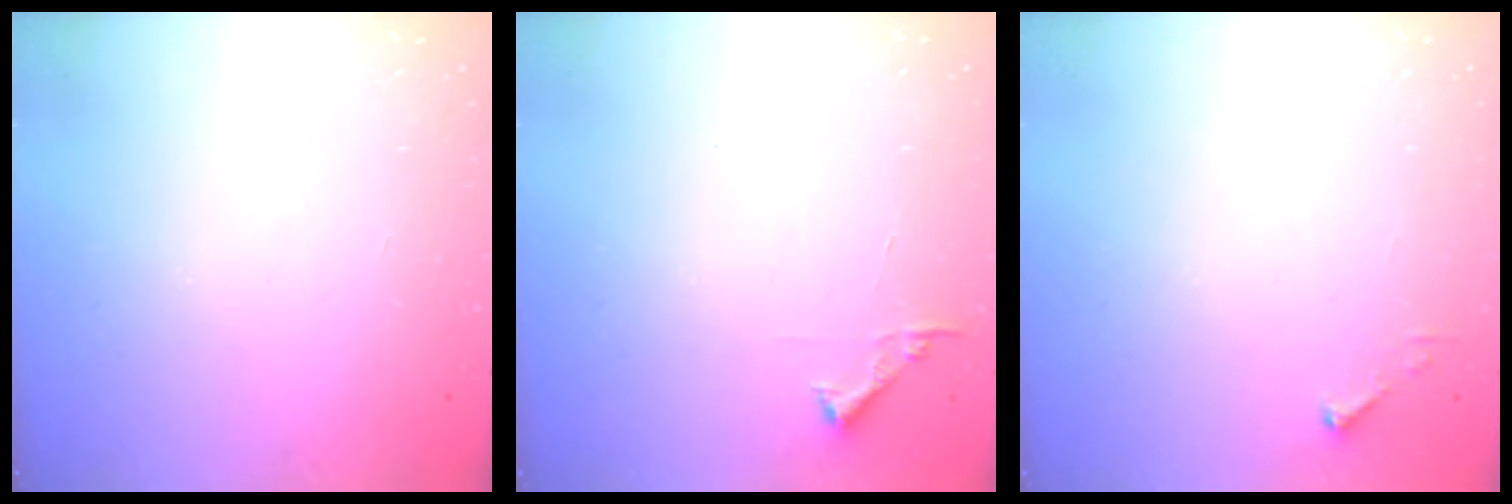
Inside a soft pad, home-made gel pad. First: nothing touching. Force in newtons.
{"total": 4.4, "press": 4.4, "slide": 0.4}
{"total": 2.7, "press": 2.7, "slide": 0.3}